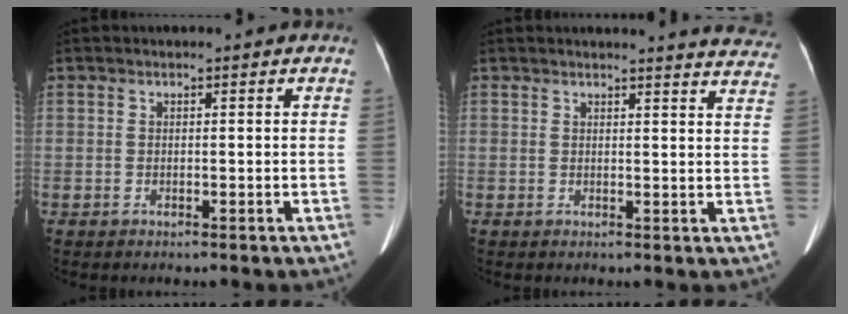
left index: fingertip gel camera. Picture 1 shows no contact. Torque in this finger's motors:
{"motor_torque": [-0.02, -2.12, 0.09, 0.02]}